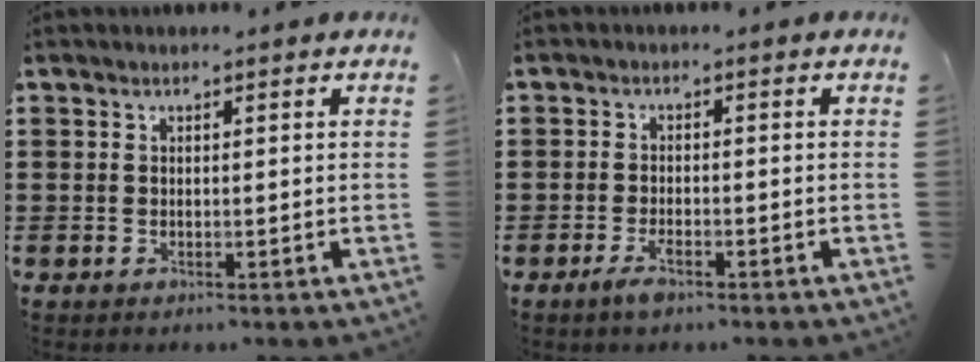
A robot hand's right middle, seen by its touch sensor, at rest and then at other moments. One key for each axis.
{"total": 2.7, "fx": -1.6, "fy": 0.8, "fz": 2.0, "tx": -0.040, "ty": -0.001, "tz": -0.032}